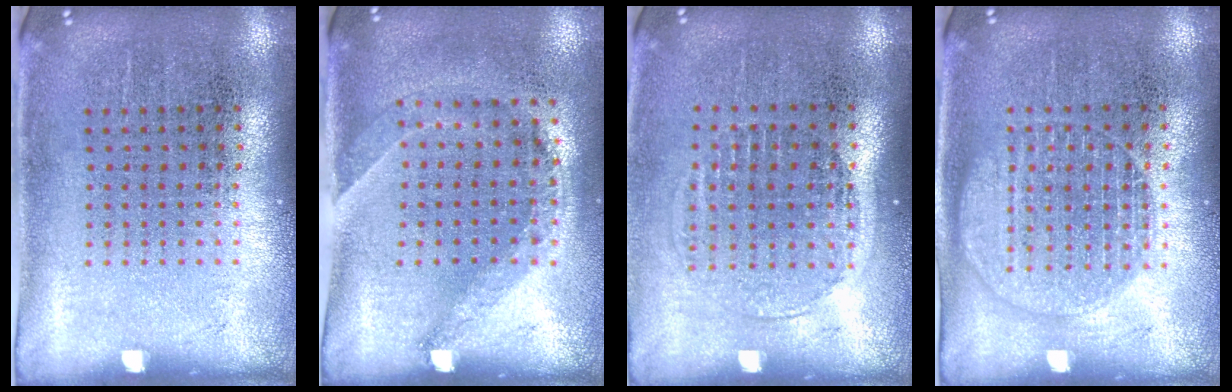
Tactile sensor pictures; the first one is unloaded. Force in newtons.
{"total": 1.4, "press": 1.0, "slide": 1.0}
{"total": 1.5, "press": 1.3, "slide": 0.7}
{"total": 1.3, "press": 1.3, "slide": 0.2}